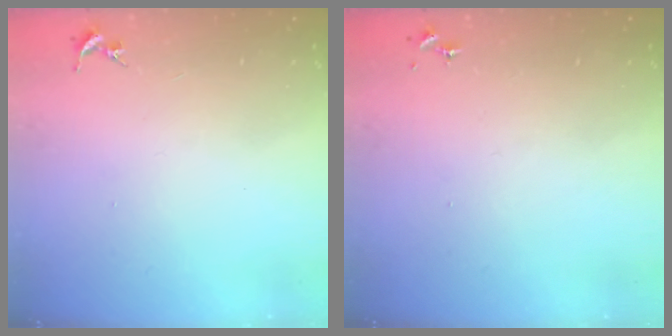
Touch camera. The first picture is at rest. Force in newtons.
{"total": 0.0}